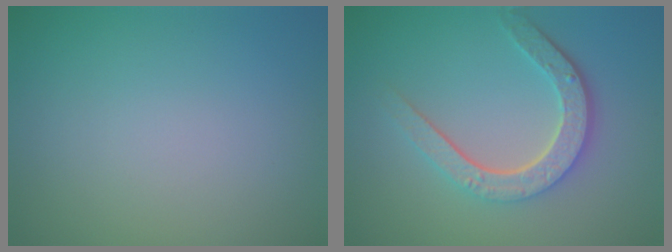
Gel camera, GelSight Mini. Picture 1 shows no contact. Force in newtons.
{"total": 4.7, "press": 3.5, "slide": 3.0}